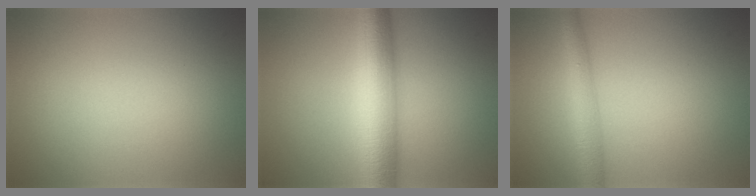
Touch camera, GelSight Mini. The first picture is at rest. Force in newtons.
{"total": 7.7, "press": 7.7, "slide": 0.0}
{"total": 3.2, "press": 3.2, "slide": 0.1}